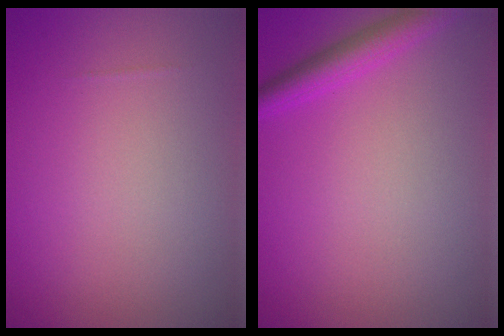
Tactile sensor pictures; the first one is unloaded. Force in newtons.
{"total": 2.7, "press": 2.7, "slide": 0.2}